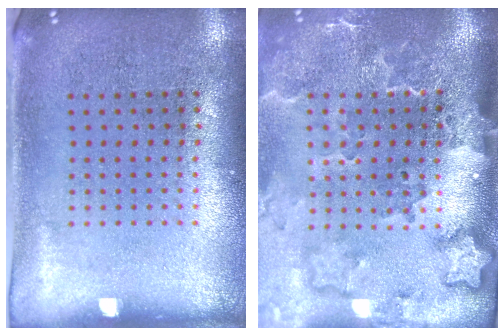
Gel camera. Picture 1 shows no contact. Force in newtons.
{"total": 3.2, "press": 2.3, "slide": 2.1}